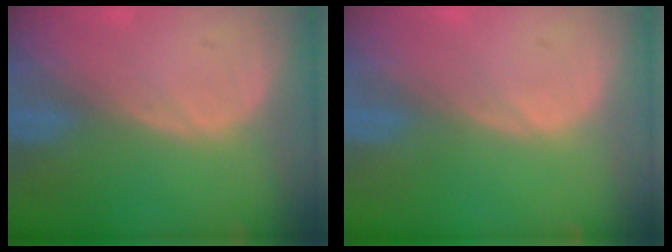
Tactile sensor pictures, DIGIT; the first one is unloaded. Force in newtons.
{"total": 0.0}